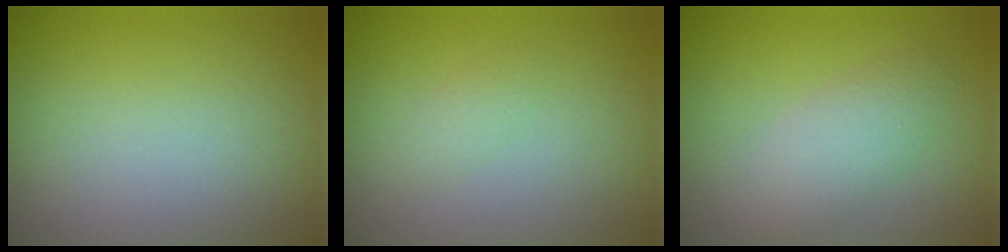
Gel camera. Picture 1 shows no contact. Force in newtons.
{"total": 1.0, "press": 1.0, "slide": 0.0}
{"total": 2.8, "press": 2.8, "slide": 0.2}